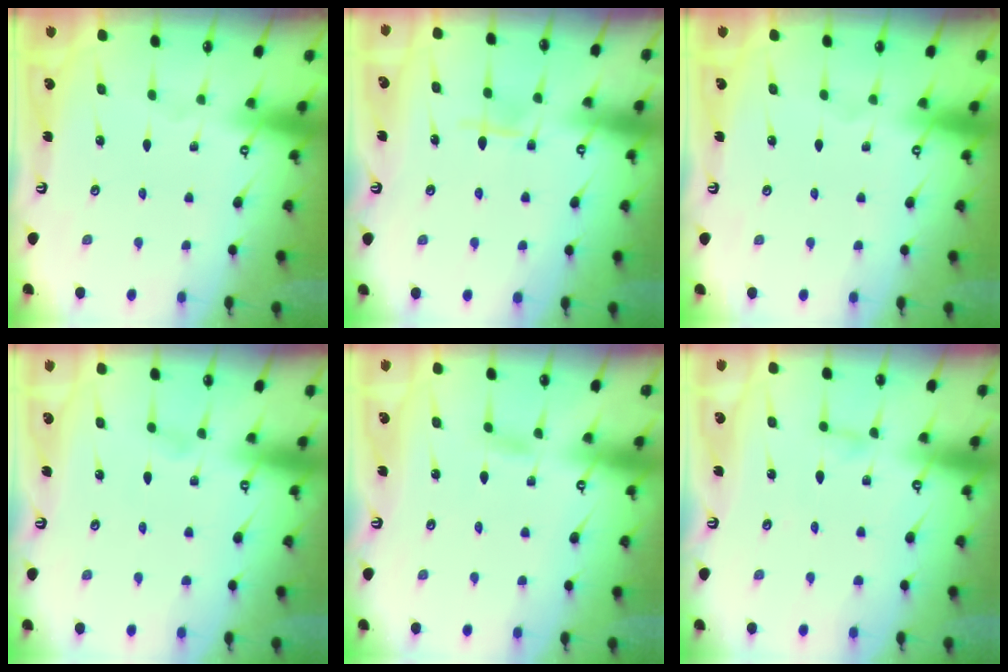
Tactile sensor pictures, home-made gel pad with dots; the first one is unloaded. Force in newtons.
{"total": 5.8, "press": 5.8, "slide": 0.8}
{"total": 0.0}
{"total": 2.8, "press": 2.8, "slide": 0.3}
{"total": 3.2, "press": 3.2, "slide": 0.4}
{"total": 3.3, "press": 3.3, "slide": 0.3}